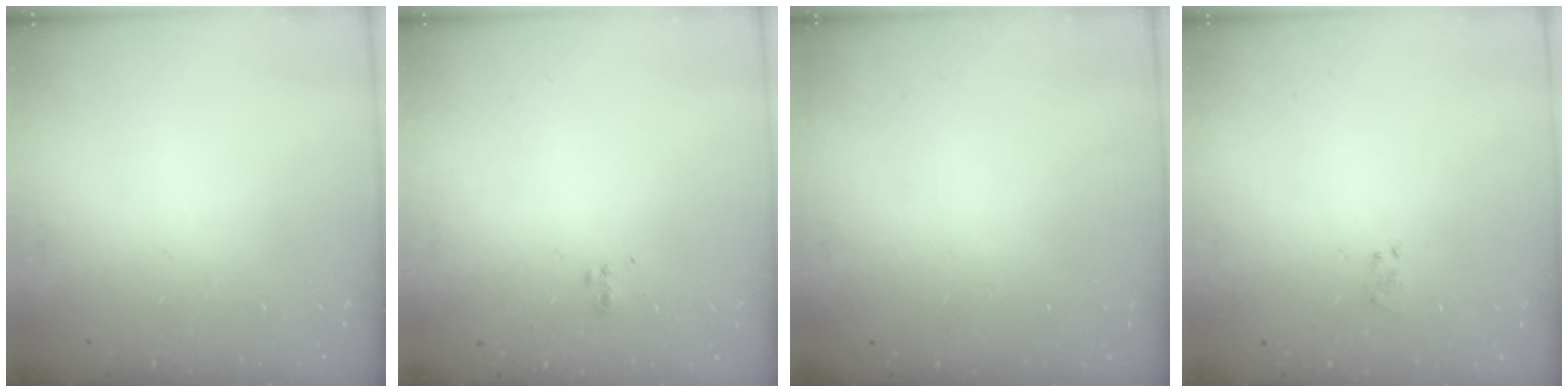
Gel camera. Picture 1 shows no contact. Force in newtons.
{"total": 1.3, "press": 1.2, "slide": 0.6}
{"total": 1.8, "press": 1.8, "slide": 0.2}
{"total": 2.3, "press": 2.1, "slide": 0.9}